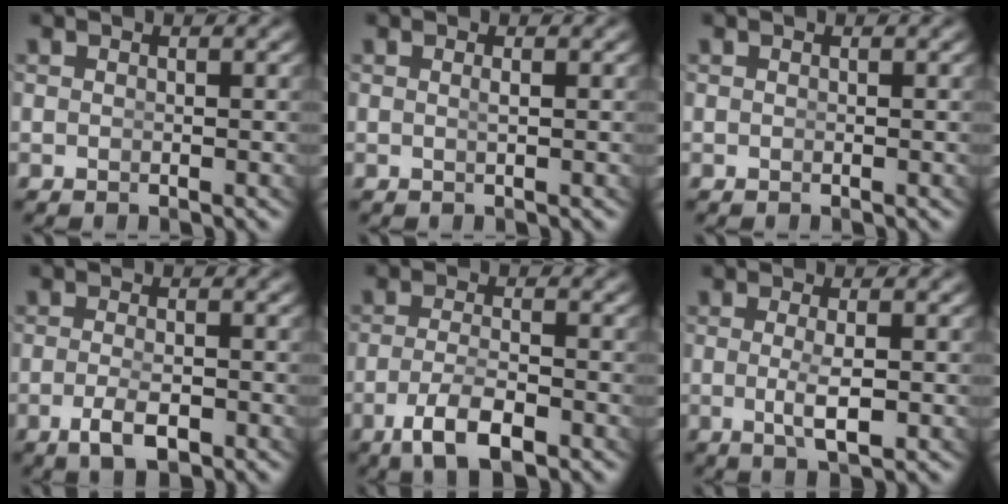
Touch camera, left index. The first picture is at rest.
{"total": 0.7, "force": [-0.1, -0.5, 0.4], "torque": [-0.010, -0.009, 0.004]}
{"total": 0.0}
{"total": 3.2, "force": [-2.1, 0.8, 2.3], "torque": [-0.049, -0.017, -0.025]}
{"total": 4.7, "force": [-3.0, 1.1, 3.5], "torque": [-0.066, -0.021, -0.038]}
{"total": 3.0, "force": [-0.7, 0.3, 2.9], "torque": [-0.060, -0.018, 0.000]}